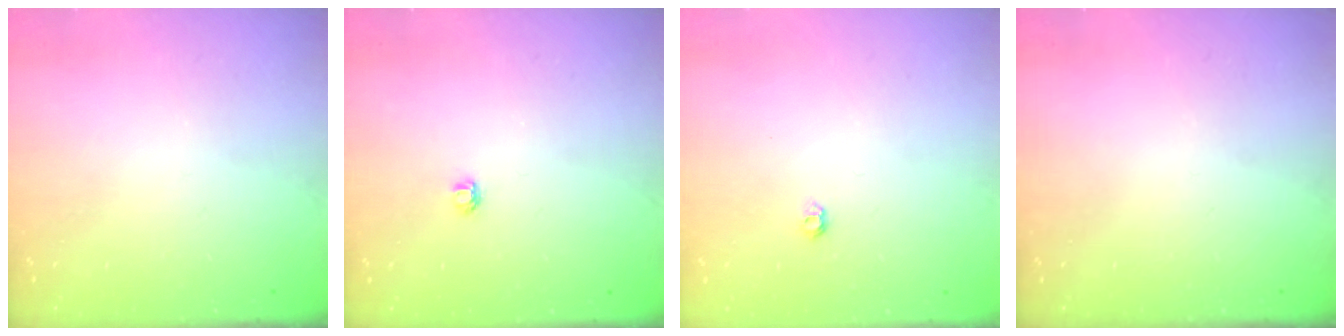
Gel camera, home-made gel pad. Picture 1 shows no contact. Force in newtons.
{"total": 3.2, "press": 3.2, "slide": 0.4}
{"total": 3.9, "press": 3.8, "slide": 0.5}
{"total": 0.0}